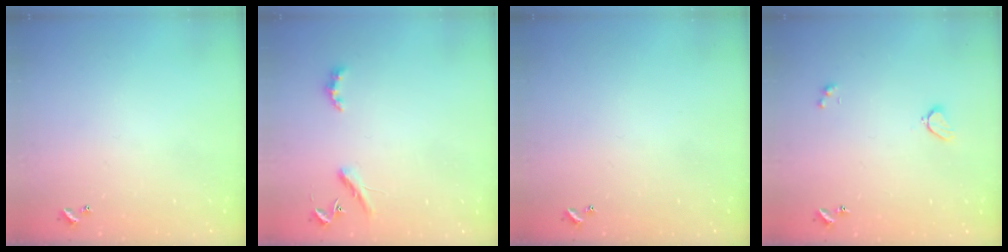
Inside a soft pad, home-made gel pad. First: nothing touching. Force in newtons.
{"total": 3.1, "press": 3.0, "slide": 0.6}
{"total": 0.0}
{"total": 2.0, "press": 1.9, "slide": 0.6}